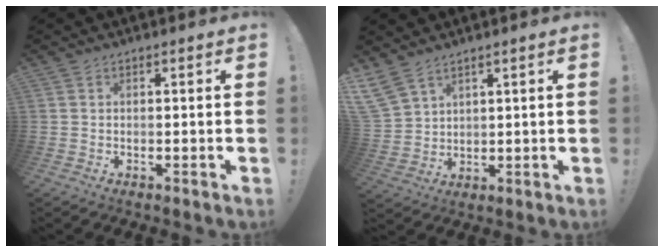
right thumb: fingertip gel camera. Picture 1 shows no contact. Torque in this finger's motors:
{"motor_torque": [-0.39, 2.07, 1.51, 1.26, 0.48]}